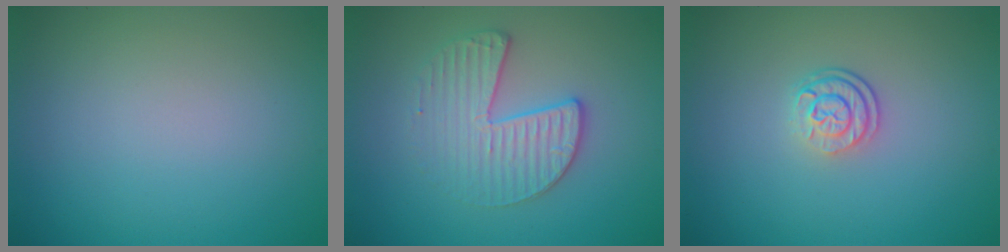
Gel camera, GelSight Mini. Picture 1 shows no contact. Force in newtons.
{"total": 3.3, "press": 3.0, "slide": 1.3}
{"total": 2.5, "press": 1.9, "slide": 1.6}